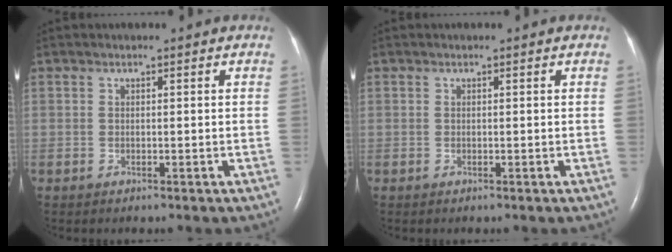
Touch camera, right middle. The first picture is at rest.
{"total": 0.0}